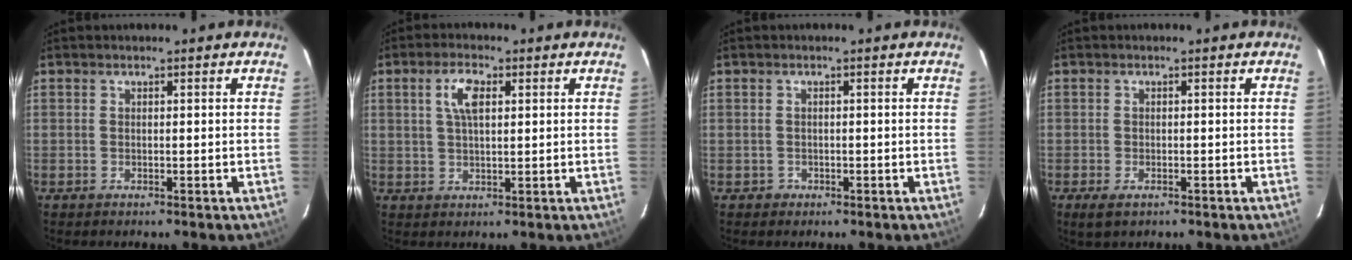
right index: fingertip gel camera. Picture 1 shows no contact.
{"total": 4.9, "force": [1.6, 2.0, 4.1], "torque": [-0.079, 0.010, 0.031]}
{"total": 1.5, "force": [-0.6, 1.4, 0.0], "torque": [-0.001, 0.005, -0.004]}
{"total": 2.9, "force": [-1.7, 1.4, 1.9], "torque": [-0.040, -0.010, -0.028]}